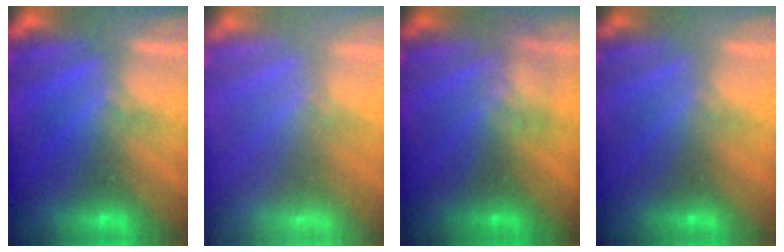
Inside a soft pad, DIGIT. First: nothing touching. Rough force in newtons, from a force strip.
{"total": 6.3}
{"total": 2.4}
{"total": 3.6}